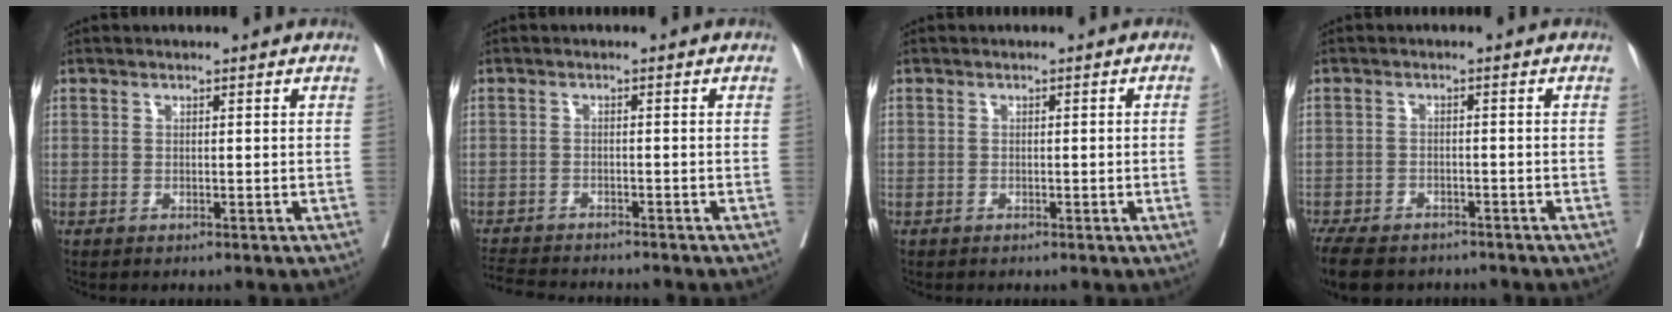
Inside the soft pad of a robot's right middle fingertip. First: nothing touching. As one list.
[{"total": 8.2, "force": [-7.7, 1.0, 2.7], "torque": [-0.040, -0.009, -0.118]}, {"total": 1.0, "force": [-0.2, 0.0, 1.0], "torque": [-0.017, 0.007, 0.000]}, {"total": 11.0, "force": [-8.7, 4.9, 4.7], "torque": [-0.099, -0.014, -0.124]}]